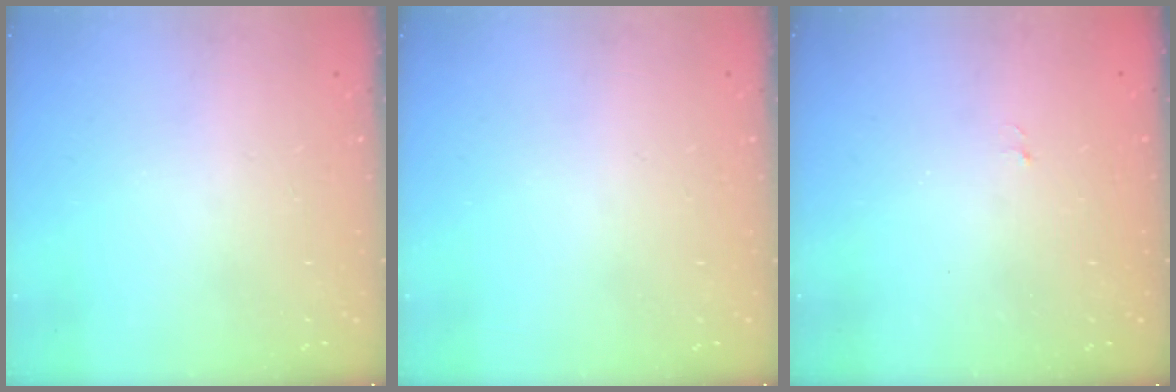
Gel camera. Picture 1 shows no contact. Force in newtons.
{"total": 0.0}
{"total": 2.8, "press": 2.6, "slide": 0.8}